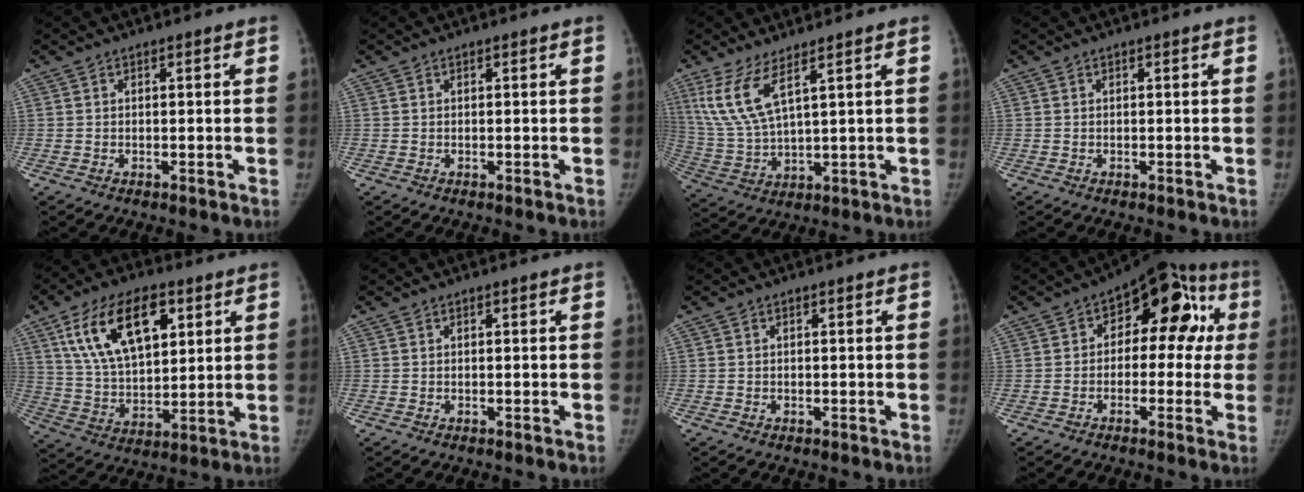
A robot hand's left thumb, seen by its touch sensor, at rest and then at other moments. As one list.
[{"total": 0.0}, {"total": 9.8, "force": [5.4, 2.5, 7.7], "torque": [-0.178, -0.031, 0.122]}, {"total": 0.0}, {"total": 17.3, "force": [8.2, 9.1, 12.2], "torque": [-0.167, -0.030, 0.156]}, {"total": 0.0}, {"total": 0.0}, {"total": 14.4, "force": [2.0, 9.0, 11.1], "torque": [-0.075, 0.047, 0.011]}]